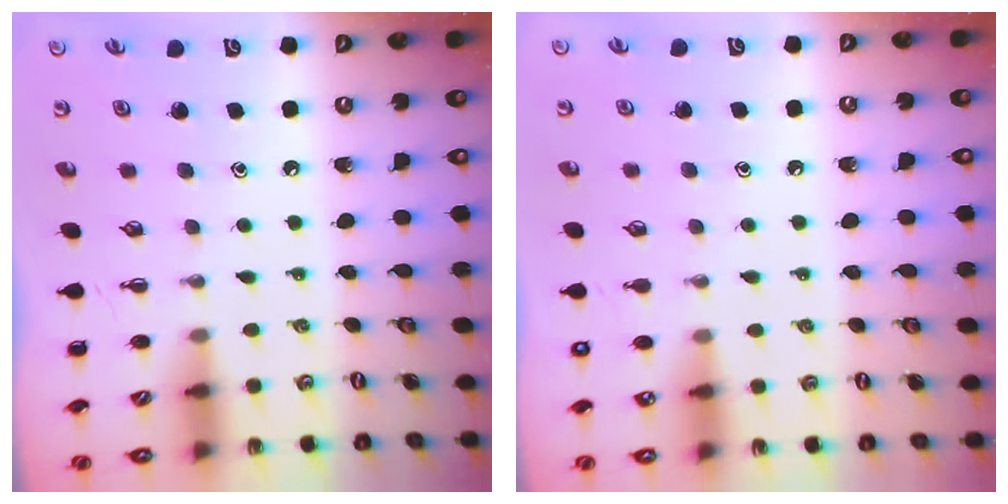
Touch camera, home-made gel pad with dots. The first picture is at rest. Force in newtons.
{"total": 1.1, "press": 1.1, "slide": 0.2}